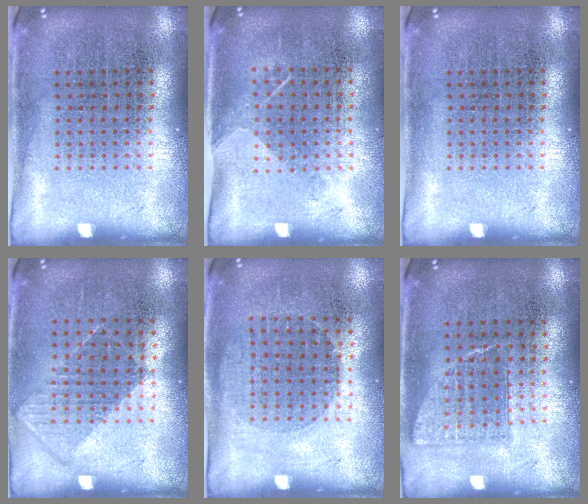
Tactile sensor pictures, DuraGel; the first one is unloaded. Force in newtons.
{"total": 1.2, "press": 0.9, "slide": 0.8}
{"total": 0.0}
{"total": 0.9, "press": 0.7, "slide": 0.4}
{"total": 0.9, "press": 0.8, "slide": 0.4}
{"total": 0.8, "press": 0.8, "slide": 0.1}